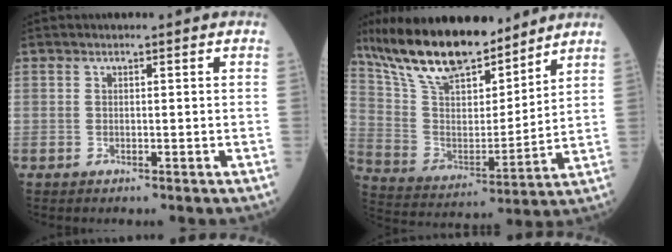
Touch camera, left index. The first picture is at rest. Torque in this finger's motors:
{"motor_torque": [0.45, -0.72, 0.95, 0.12]}